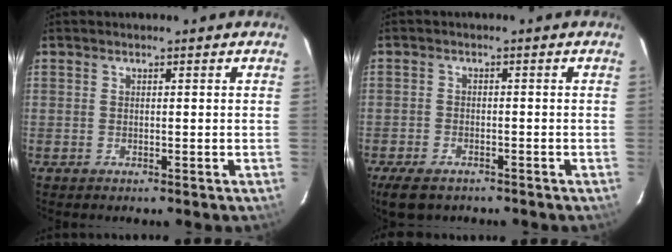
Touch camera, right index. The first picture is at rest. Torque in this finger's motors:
{"motor_torque": [0.17, -0.19, -0.08, -0.05]}